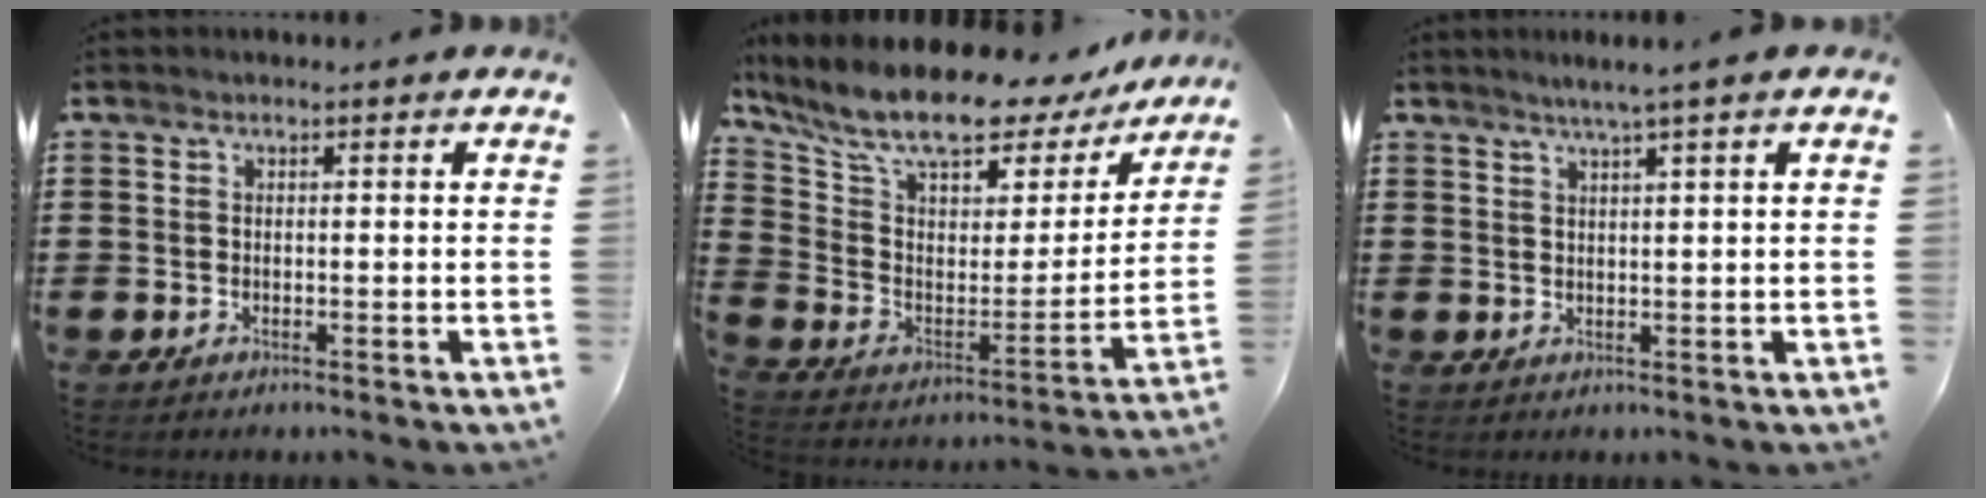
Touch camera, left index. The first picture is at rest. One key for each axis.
{"total": 11.7, "fx": 9.5, "fy": 3.2, "fz": 6.0, "tx": -0.143, "ty": -0.064, "tz": 0.162}
{"total": 2.4, "fx": 1.7, "fy": -0.6, "fz": 1.6, "tx": -0.034, "ty": -0.002, "tz": 0.030}